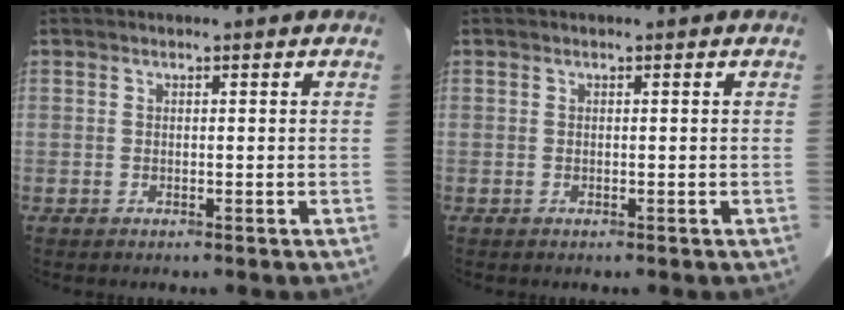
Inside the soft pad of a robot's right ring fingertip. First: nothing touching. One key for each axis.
{"total": 0.0}